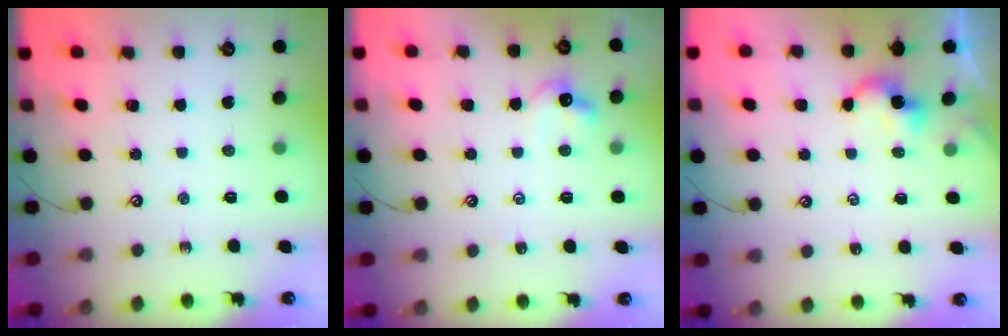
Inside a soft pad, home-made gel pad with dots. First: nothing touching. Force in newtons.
{"total": 4.4, "press": 4.4, "slide": 0.6}
{"total": 0.0}